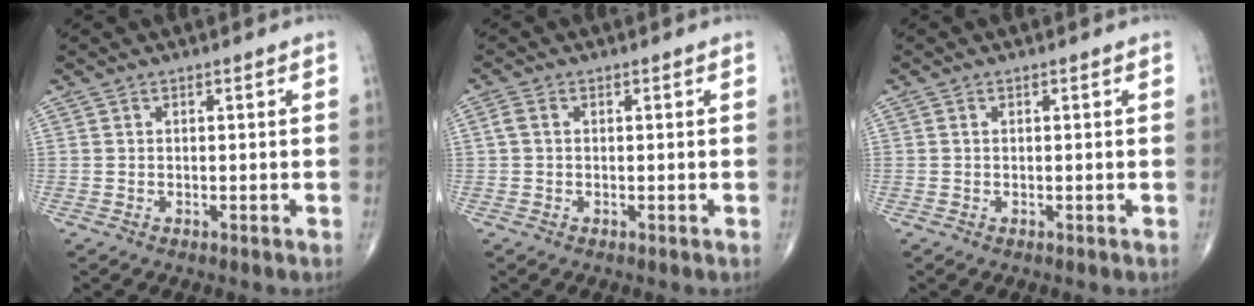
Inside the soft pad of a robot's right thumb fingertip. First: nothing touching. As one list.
[{"total": 1.8, "force": [0.2, 1.3, 1.3], "torque": [-0.031, 0.006, 0.003]}, {"total": 0.0}]